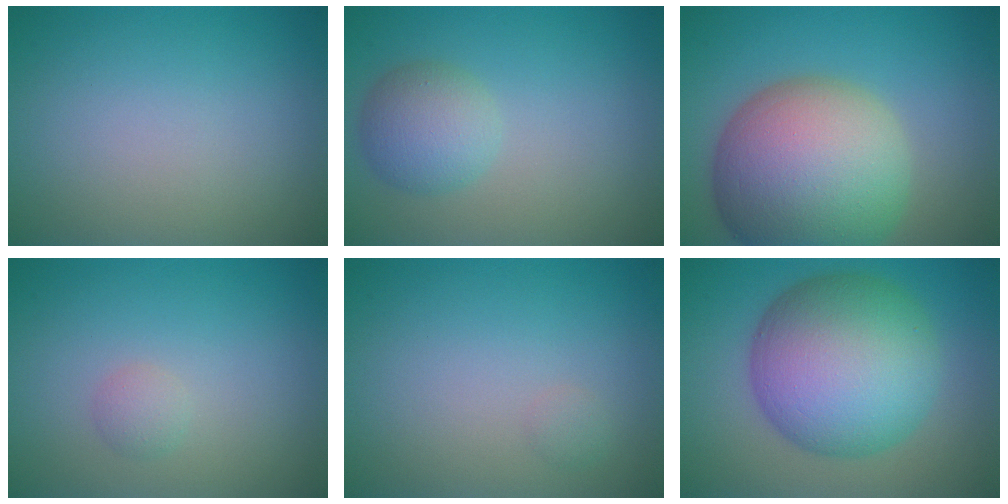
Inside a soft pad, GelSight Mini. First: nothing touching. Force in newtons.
{"total": 3.6, "press": 3.6, "slide": 0.2}
{"total": 14.9, "press": 14.8, "slide": 0.9}
{"total": 1.0, "press": 1.0, "slide": 0.0}
{"total": 0.6, "press": 0.6, "slide": 0.0}
{"total": 12.8, "press": 12.8, "slide": 0.3}